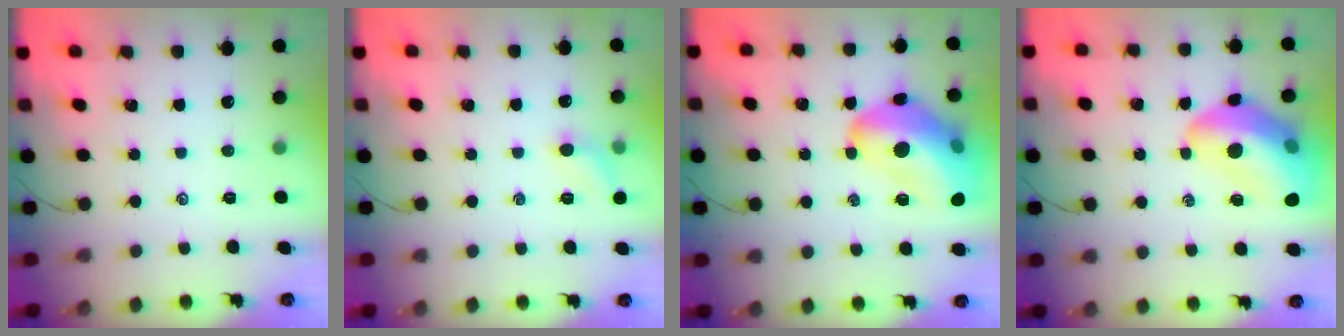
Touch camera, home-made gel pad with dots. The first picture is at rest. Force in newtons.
{"total": 5.8, "press": 5.5, "slide": 1.8}
{"total": 22.2, "press": 21.9, "slide": 3.7}
{"total": 19.9, "press": 19.5, "slide": 4.1}